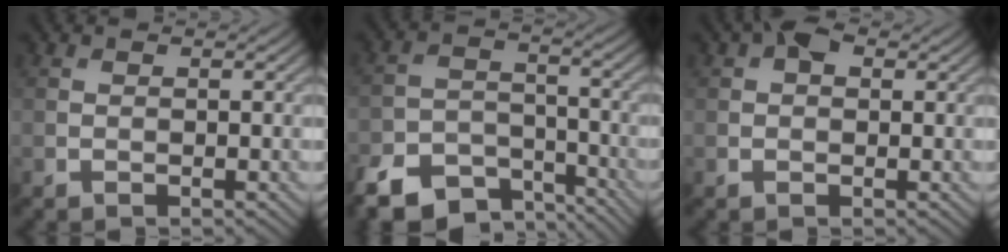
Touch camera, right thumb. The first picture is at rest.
{"total": 9.8, "force": [-7.6, 4.8, 4.1], "torque": [-0.085, -0.017, -0.132]}
{"total": 2.2, "force": [0.8, 1.4, 1.6], "torque": [-0.024, 0.007, 0.005]}